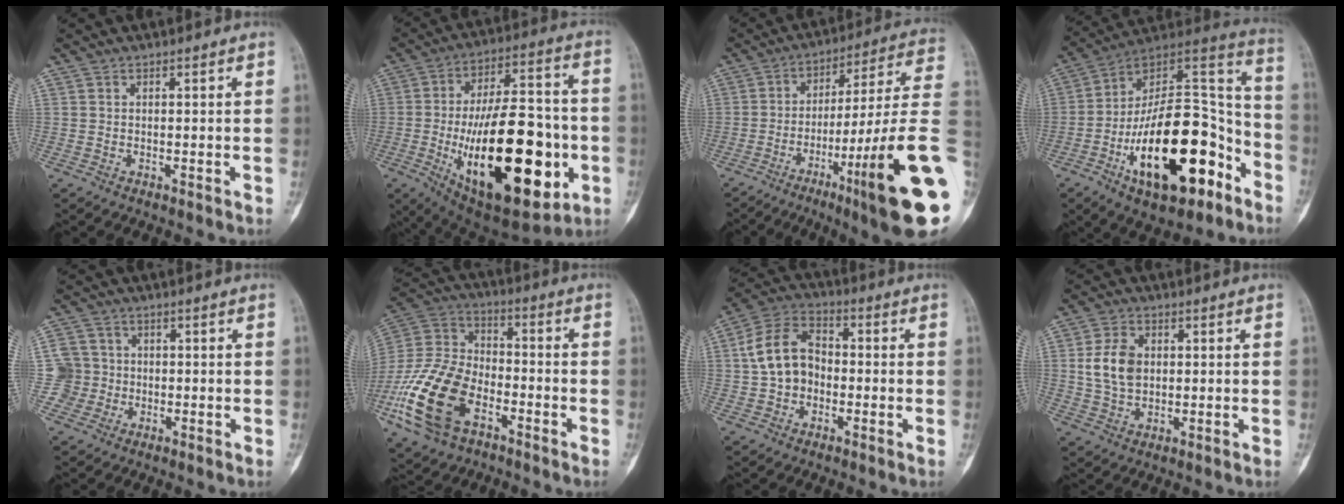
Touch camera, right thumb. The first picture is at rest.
{"total": 31.5, "force": [-7.6, 14.1, 27.2], "torque": [-0.417, 0.003, -0.098]}
{"total": 24.9, "force": [-7.5, 1.6, 23.7], "torque": [-0.304, 0.025, -0.113]}
{"total": 28.5, "force": [-12.1, 13.1, 22.3], "torque": [-0.344, 0.081, -0.184]}
{"total": 5.6, "force": [-0.6, 5.5, -0.1], "torque": [0.031, 0.016, -0.019]}
{"total": 20.2, "force": [-8.4, 12.1, 13.8], "torque": [-0.283, 0.040, -0.158]}
{"total": 11.2, "force": [-0.5, 8.3, 7.4], "torque": [-0.122, 0.036, -0.023]}
{"total": 7.8, "force": [1.0, 5.4, 5.5], "torque": [-0.095, 0.001, 0.021]}